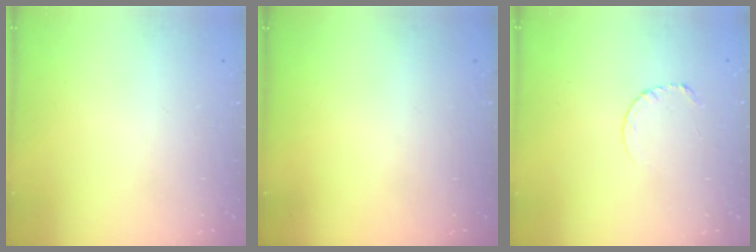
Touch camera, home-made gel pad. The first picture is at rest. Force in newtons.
{"total": 0.0}
{"total": 3.9, "press": 3.9, "slide": 0.3}